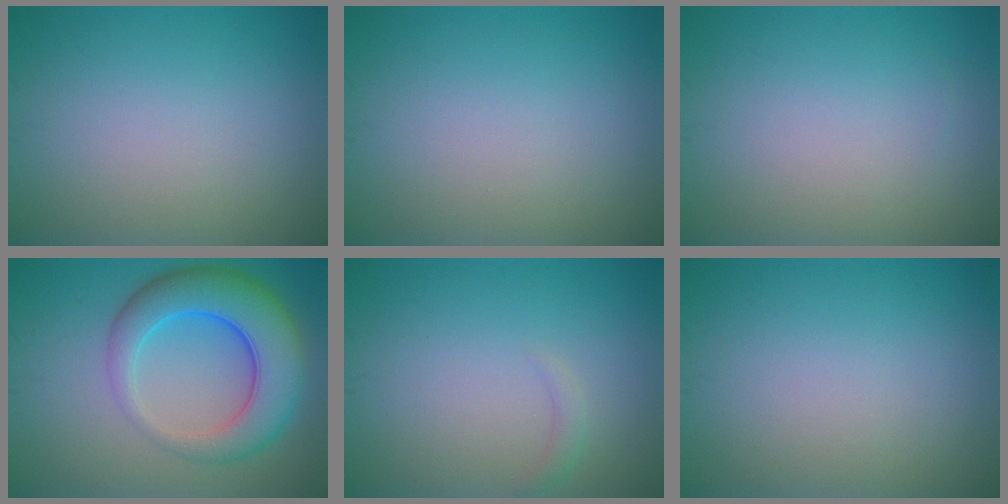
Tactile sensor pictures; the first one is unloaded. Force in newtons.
{"total": 0.0}
{"total": 0.0}
{"total": 8.3, "press": 8.3, "slide": 0.2}
{"total": 0.9, "press": 0.9, "slide": 0.2}
{"total": 0.0}